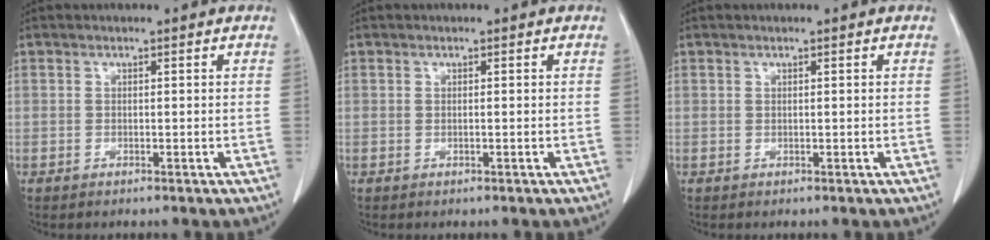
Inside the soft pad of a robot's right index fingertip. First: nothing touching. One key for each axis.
{"total": 0.0}
{"total": 0.0}